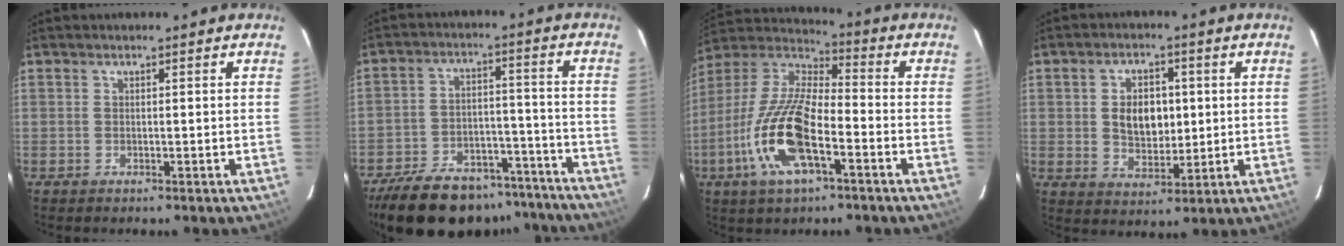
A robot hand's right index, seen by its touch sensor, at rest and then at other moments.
{"total": 23.6, "force": [-19.3, 9.6, 9.6], "torque": [-0.197, 0.024, -0.262]}
{"total": 17.7, "force": [-6.8, 6.1, 15.1], "torque": [-0.317, -0.013, -0.140]}
{"total": 8.1, "force": [0.9, 5.4, 5.9], "torque": [-0.105, 0.007, 0.024]}